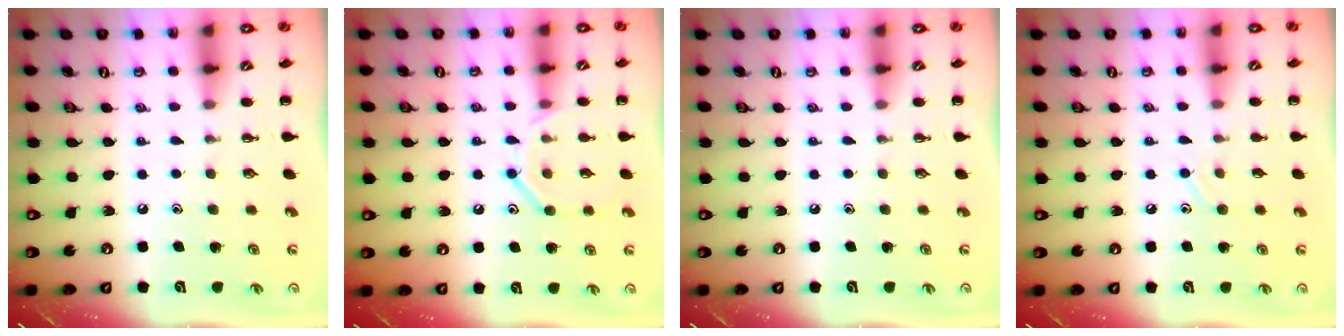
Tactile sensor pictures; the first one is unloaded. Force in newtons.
{"total": 10.3, "press": 10.3, "slide": 1.0}
{"total": 0.0}
{"total": 6.7, "press": 6.3, "slide": 2.3}